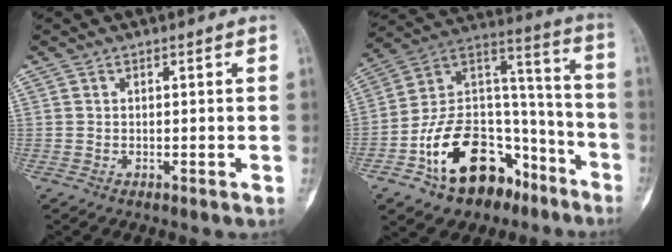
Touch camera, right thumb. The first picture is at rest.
{"total": 24.2, "force": [-12.8, 14.9, 14.1], "torque": [-0.204, 0.106, -0.205]}